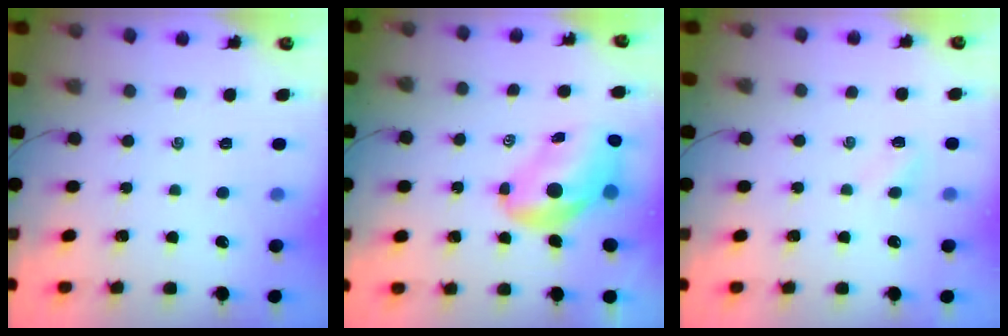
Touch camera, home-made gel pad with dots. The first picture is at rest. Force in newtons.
{"total": 10.5, "press": 10.1, "slide": 3.1}
{"total": 2.6, "press": 2.5, "slide": 0.9}